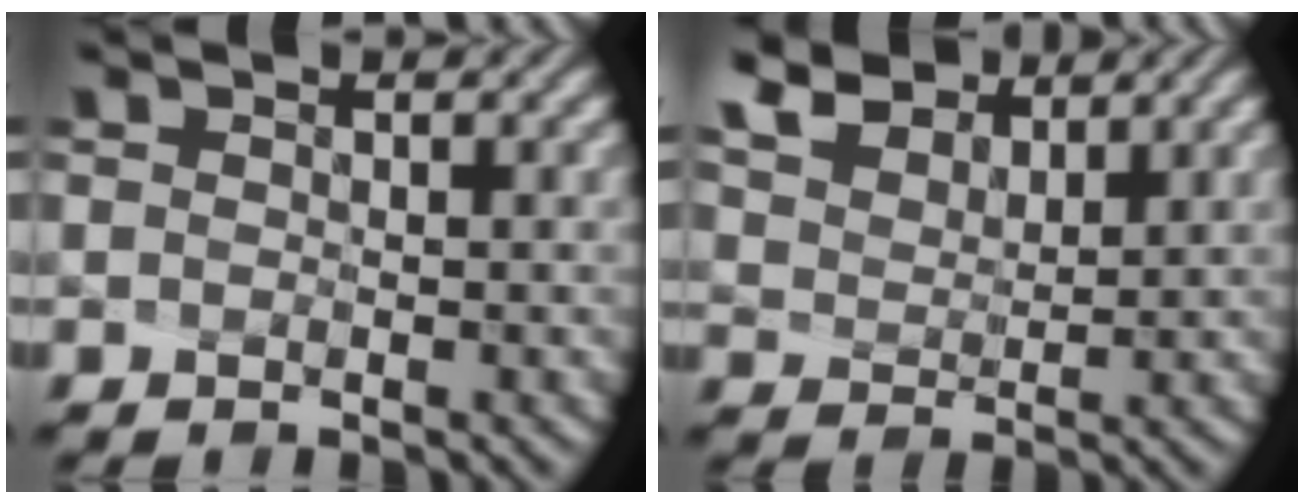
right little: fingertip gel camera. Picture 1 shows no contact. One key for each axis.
{"total": 7.4, "fx": 5.7, "fy": 3.8, "fz": 2.7, "tx": -0.106, "ty": 0.009, "tz": 0.113}